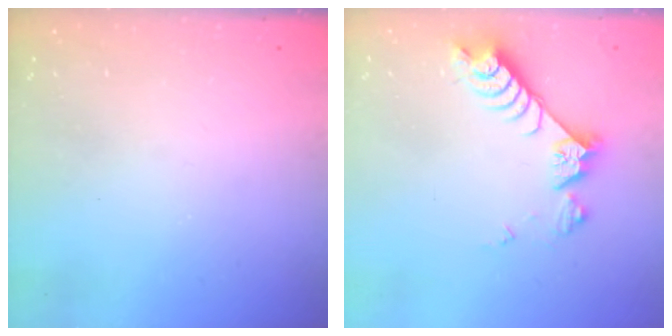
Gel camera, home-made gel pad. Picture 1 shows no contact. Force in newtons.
{"total": 7.4, "press": 7.3, "slide": 1.1}